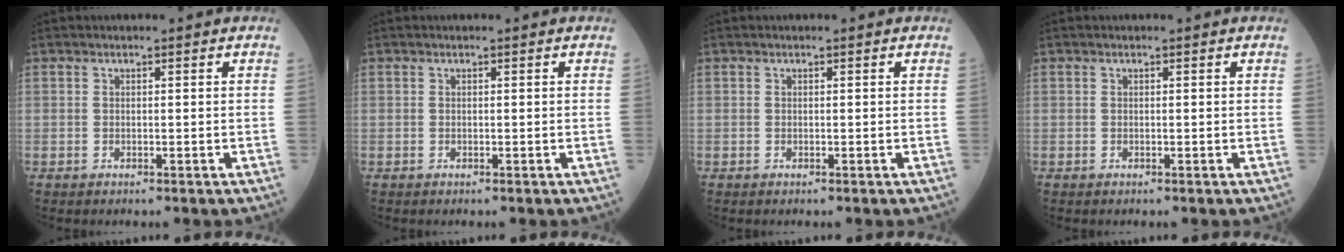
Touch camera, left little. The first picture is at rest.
{"total": 0.0}
{"total": 0.0}
{"total": 0.0}